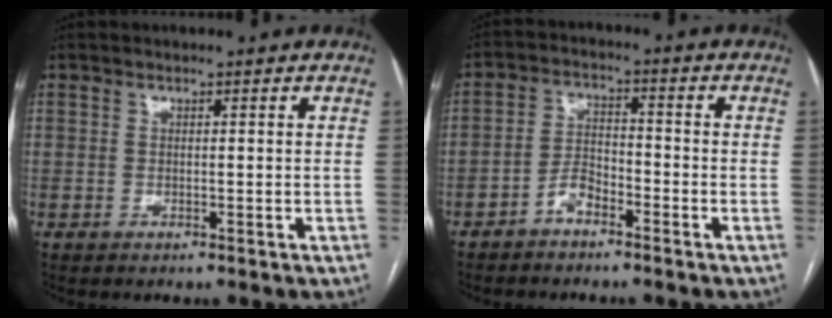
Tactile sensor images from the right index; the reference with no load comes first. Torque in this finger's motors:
{"motor_torque": [0.56, -0.43, 0.14, 0.02]}